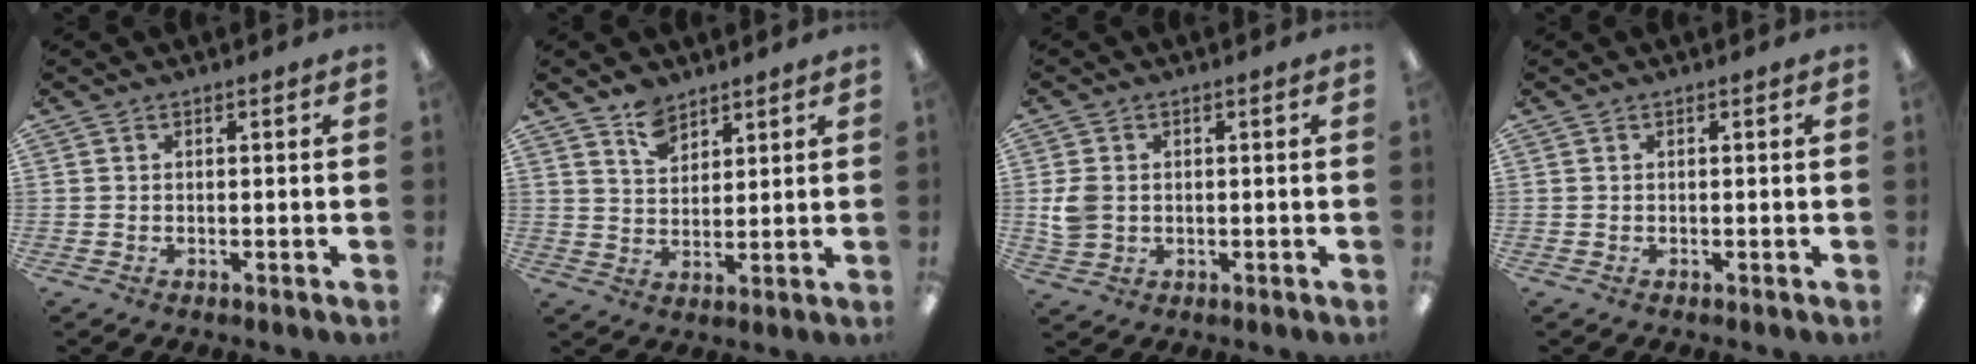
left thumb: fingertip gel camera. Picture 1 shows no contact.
{"total": 6.6, "force": [5.2, 3.5, 1.8], "torque": [-0.028, -0.026, 0.096]}
{"total": 4.9, "force": [0.2, 4.0, 2.8], "torque": [-0.050, 0.005, 0.006]}
{"total": 0.0}